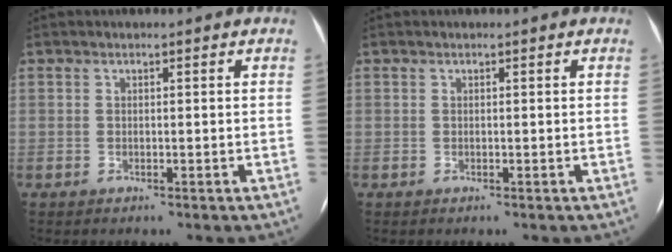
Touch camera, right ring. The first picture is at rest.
{"total": 0.0}